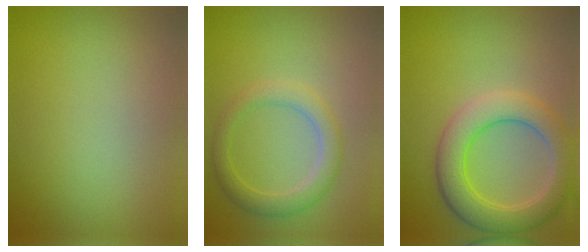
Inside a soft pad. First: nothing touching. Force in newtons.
{"total": 2.8, "press": 2.8, "slide": 0.1}
{"total": 5.7, "press": 5.7, "slide": 0.6}